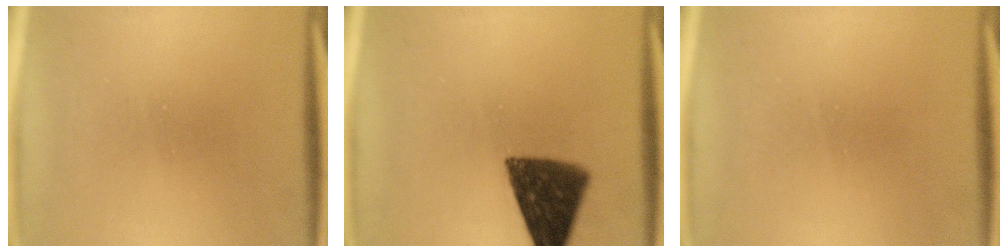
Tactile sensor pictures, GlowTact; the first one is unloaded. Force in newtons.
{"total": 11.3}
{"total": 1.6}